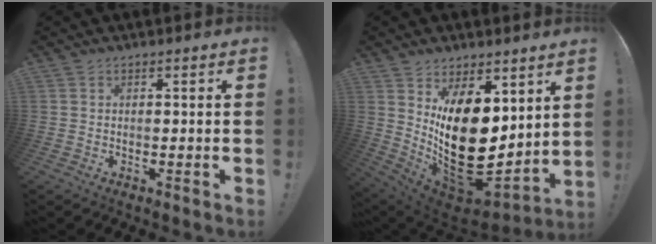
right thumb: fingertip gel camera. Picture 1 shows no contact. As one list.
[{"total": 22.8, "force": [1.6, 13.1, 18.6], "torque": [-0.318, -0.039, 0.048]}]